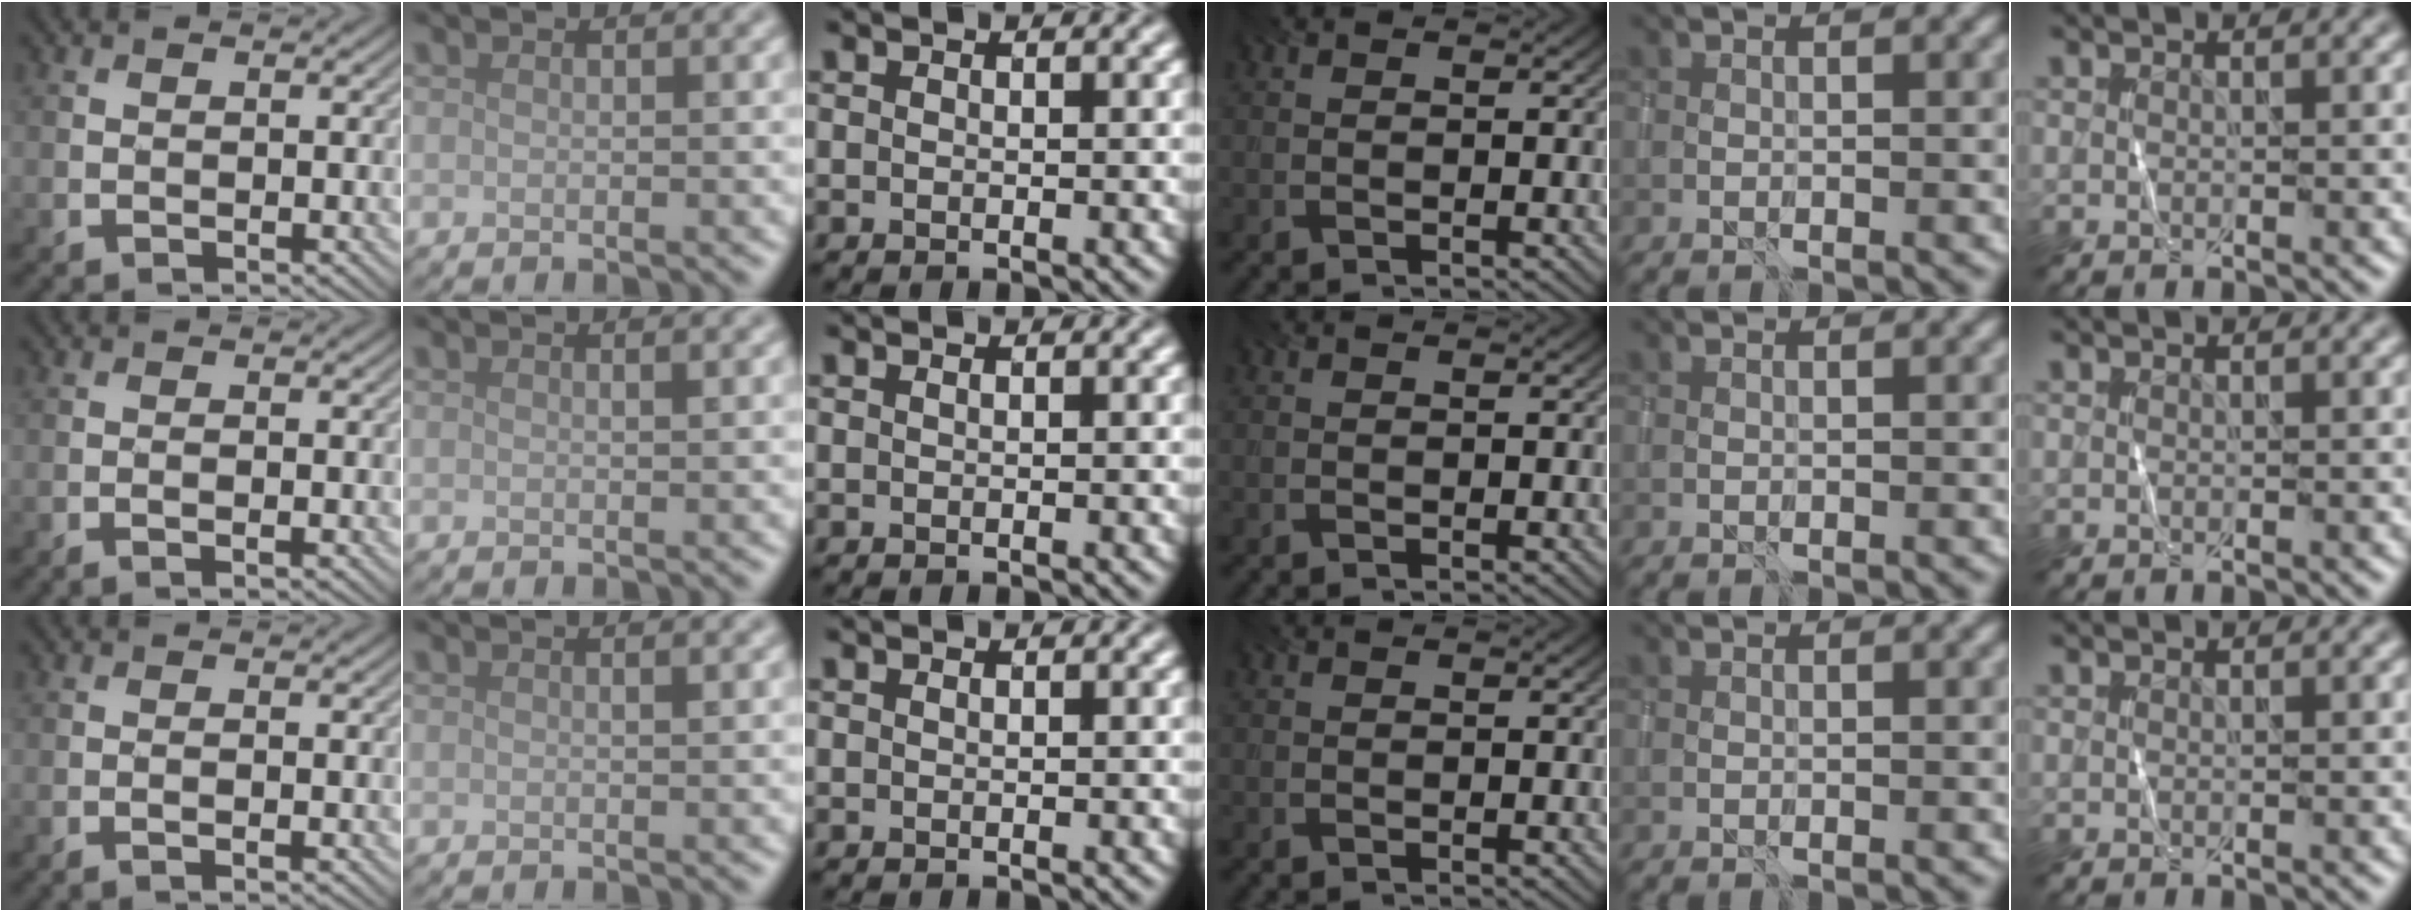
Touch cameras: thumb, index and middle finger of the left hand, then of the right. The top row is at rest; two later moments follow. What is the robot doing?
{"motion": "wrap", "object": "sponge"}